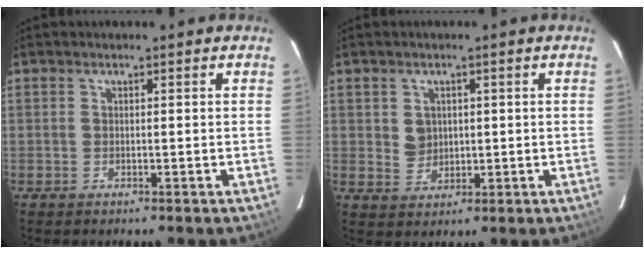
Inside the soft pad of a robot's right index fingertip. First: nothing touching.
{"total": 3.7, "force": [0.7, 3.3, 1.4], "torque": [-0.024, 0.005, 0.019]}